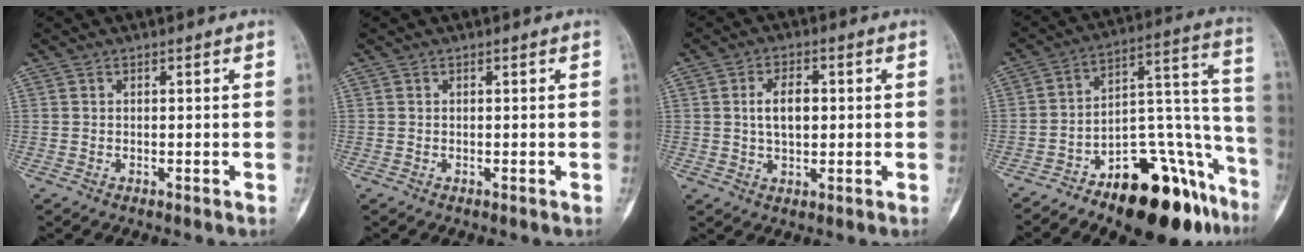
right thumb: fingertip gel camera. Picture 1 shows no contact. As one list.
[{"total": 0.0}, {"total": 6.1, "force": [0.7, 3.5, 5.0], "torque": [-0.081, 0.005, 0.011]}, {"total": 23.0, "force": [-14.4, 9.4, 15.4], "torque": [-0.124, 0.125, -0.215]}]